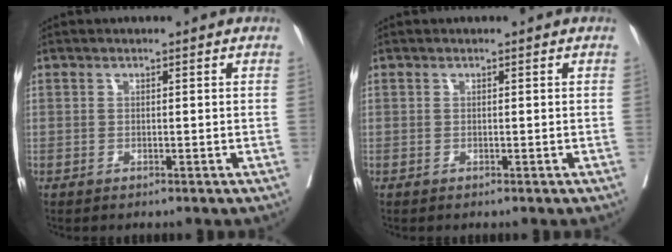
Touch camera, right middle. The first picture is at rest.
{"total": 0.0}